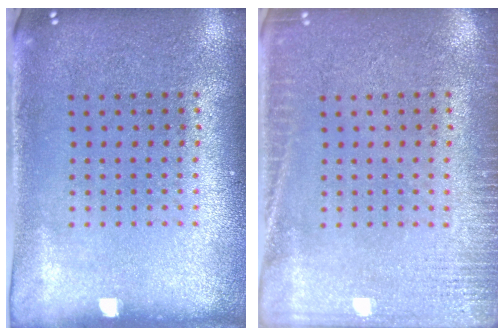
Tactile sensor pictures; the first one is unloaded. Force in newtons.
{"total": 2.7, "press": 2.7, "slide": 0.5}